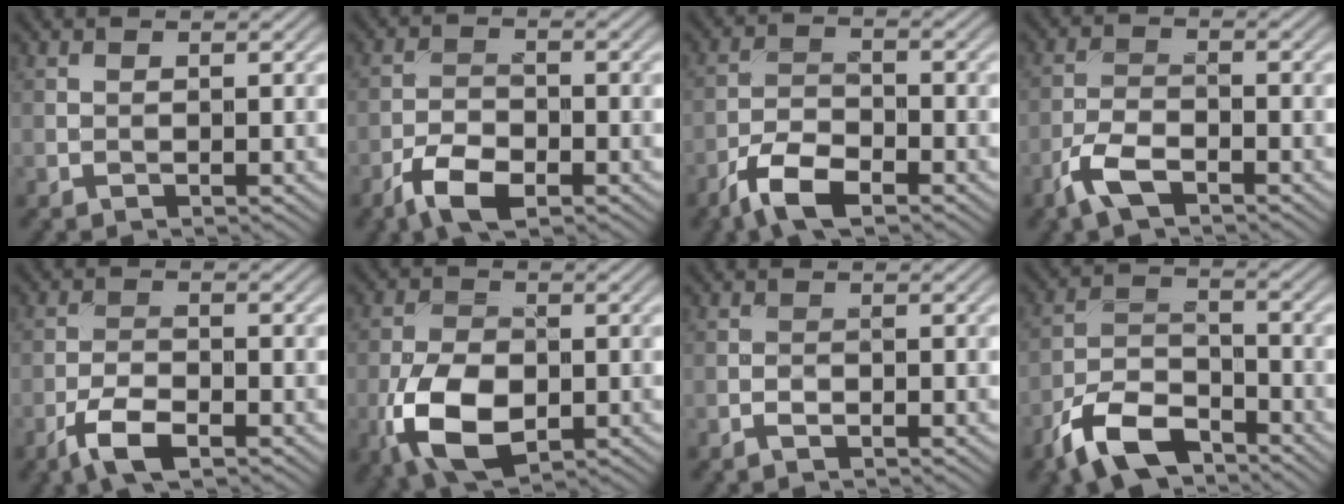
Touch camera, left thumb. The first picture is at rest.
{"total": 5.6, "force": [-3.5, 2.4, 3.7], "torque": [-0.072, -0.001, -0.070]}
{"total": 6.4, "force": [-4.3, 2.4, 4.0], "torque": [-0.082, -0.001, -0.092]}
{"total": 5.0, "force": [-3.3, 1.9, 3.3], "torque": [-0.075, -0.003, -0.075]}
{"total": 5.0, "force": [-3.1, 1.7, 3.4], "torque": [-0.072, -0.002, -0.065]}
{"total": 9.6, "force": [-3.1, 5.6, 7.2], "torque": [-0.162, -0.015, -0.068]}
{"total": 0.7, "force": [-0.6, 0.2, 0.3], "torque": [-0.007, 0.001, -0.014]}
{"total": 9.5, "force": [-6.6, 4.0, 5.4], "torque": [-0.104, -0.007, -0.144]}